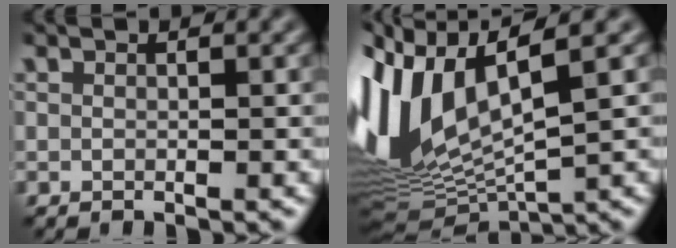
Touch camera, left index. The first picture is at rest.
{"total": 11.0, "force": [1.1, 4.5, 10.0], "torque": [-0.227, 0.000, 0.034]}